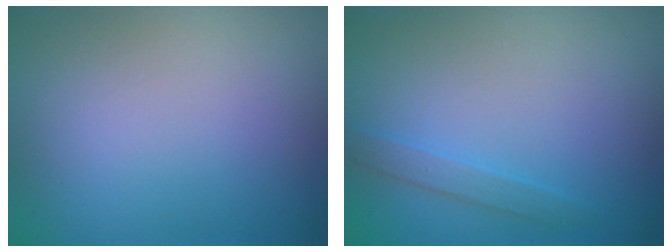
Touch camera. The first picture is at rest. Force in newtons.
{"total": 1.3, "press": 1.3, "slide": 0.1}